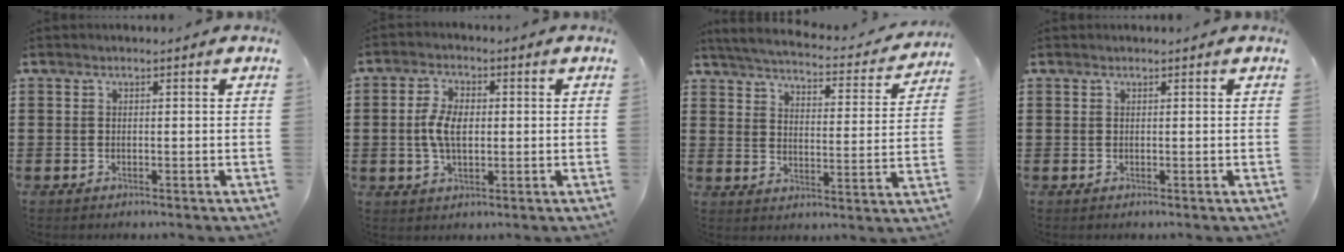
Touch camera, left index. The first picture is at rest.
{"total": 5.3, "force": [0.0, 2.8, 4.5], "torque": [-0.101, 0.005, -0.005]}
{"total": 4.1, "force": [3.9, -0.1, 1.2], "torque": [-0.048, -0.031, 0.060]}
{"total": 0.0}